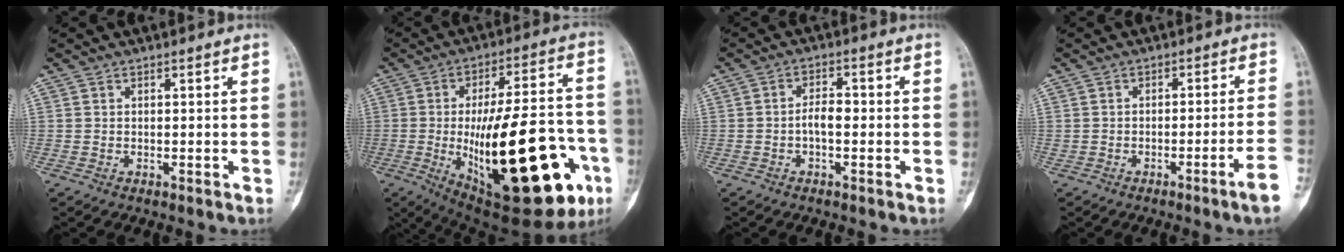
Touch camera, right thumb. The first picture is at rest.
{"total": 33.1, "force": [-8.8, 12.1, 29.6], "torque": [-0.405, 0.002, -0.107]}
{"total": 3.3, "force": [-0.7, 1.6, 2.8], "torque": [-0.043, 0.015, -0.016]}
{"total": 5.6, "force": [-2.9, -0.5, 4.8], "torque": [-0.074, 0.021, -0.040]}